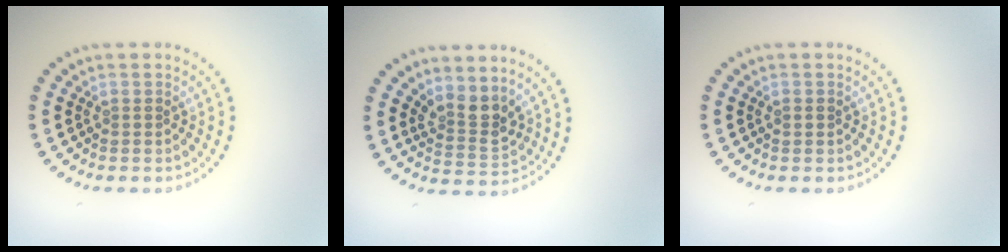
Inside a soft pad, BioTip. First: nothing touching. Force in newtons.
{"total": 2.8, "press": 2.1, "slide": 1.9}
{"total": 0.8, "press": 0.8, "slide": 0.1}